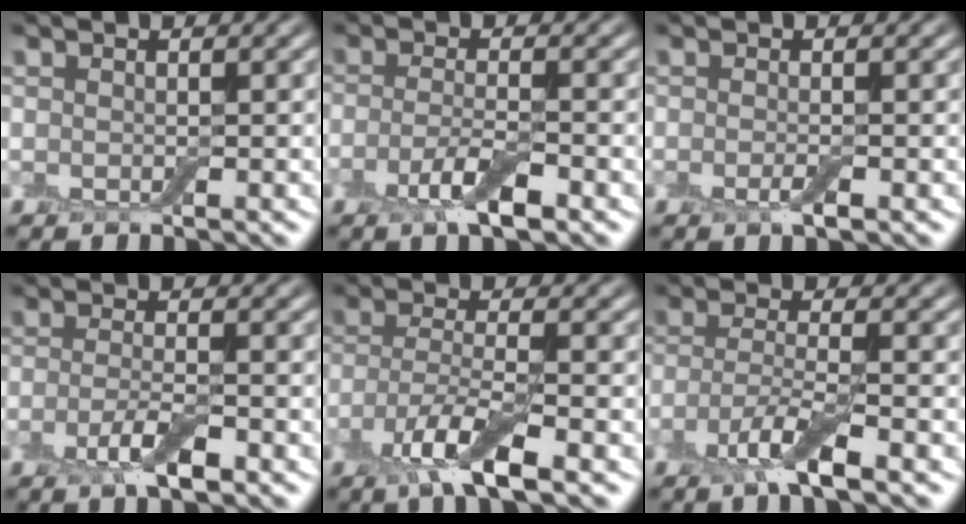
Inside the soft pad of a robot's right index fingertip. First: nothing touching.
{"total": 3.4, "force": [-1.6, 1.0, 2.8], "torque": [-0.059, -0.001, -0.033]}
{"total": 1.2, "force": [-0.5, 0.2, 1.1], "torque": [-0.020, -0.005, -0.011]}
{"total": 3.0, "force": [-1.4, 0.9, 2.5], "torque": [-0.053, -0.002, -0.030]}
{"total": 5.2, "force": [-2.6, 1.3, 4.4], "torque": [-0.090, -0.006, -0.055]}
{"total": 3.8, "force": [-1.9, 0.7, 3.2], "torque": [-0.068, -0.006, -0.044]}